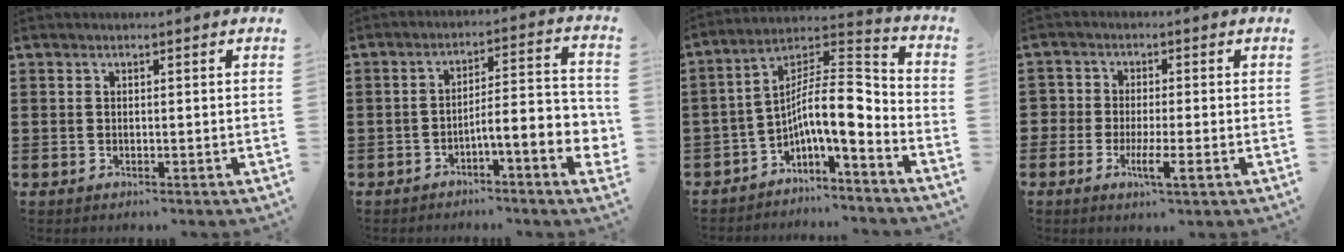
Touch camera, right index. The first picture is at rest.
{"total": 6.7, "force": [-3.4, 0.8, 5.7], "torque": [-0.087, -0.020, -0.067]}
{"total": 10.6, "force": [-2.8, 2.6, 9.9], "torque": [-0.176, -0.019, -0.060]}
{"total": 3.4, "force": [-1.5, 1.4, 2.7], "torque": [-0.047, 0.006, -0.028]}